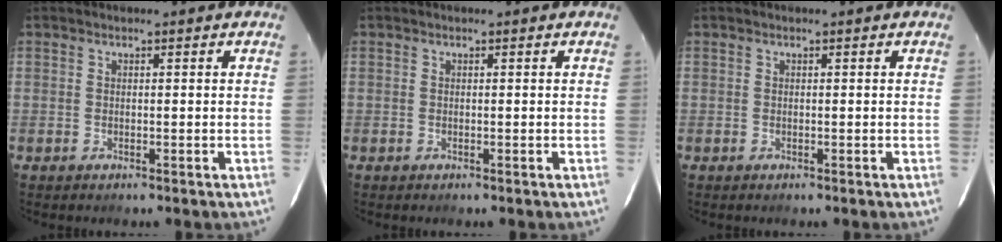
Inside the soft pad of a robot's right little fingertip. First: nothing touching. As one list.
[{"total": 0.0}, {"total": 0.0}]